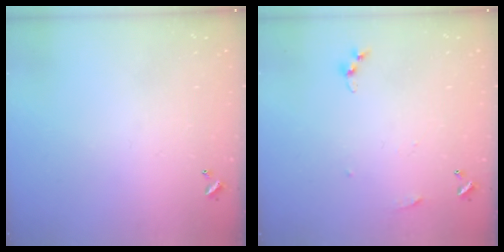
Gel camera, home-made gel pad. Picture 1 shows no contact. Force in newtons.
{"total": 5.1, "press": 5.0, "slide": 0.6}